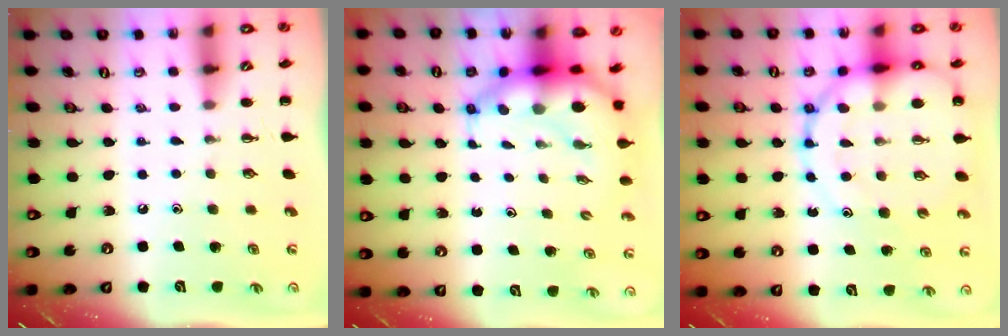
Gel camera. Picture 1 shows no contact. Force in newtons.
{"total": 6.9, "press": 6.7, "slide": 1.7}
{"total": 17.2, "press": 17.0, "slide": 3.1}